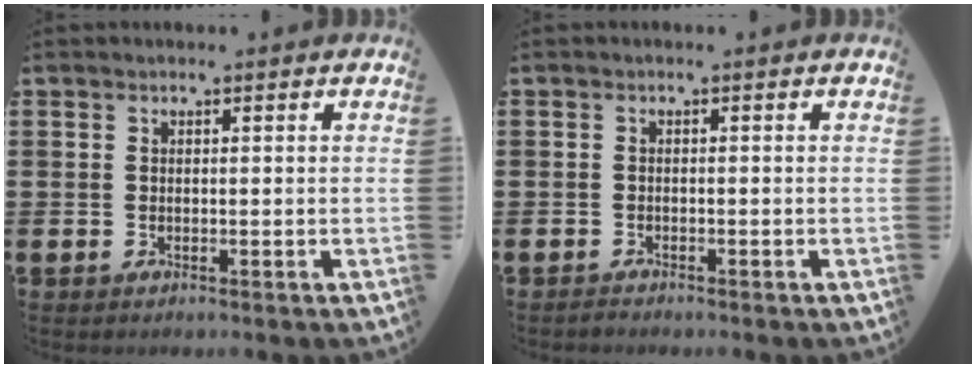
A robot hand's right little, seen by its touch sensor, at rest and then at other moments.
{"total": 0.5, "force": [-0.5, 0.1, 0.0], "torque": [-0.002, -0.002, -0.011]}